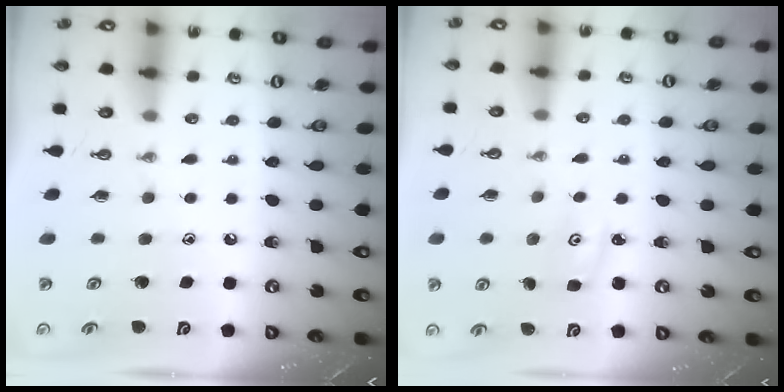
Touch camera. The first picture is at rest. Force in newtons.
{"total": 2.9, "press": 2.9, "slide": 0.3}